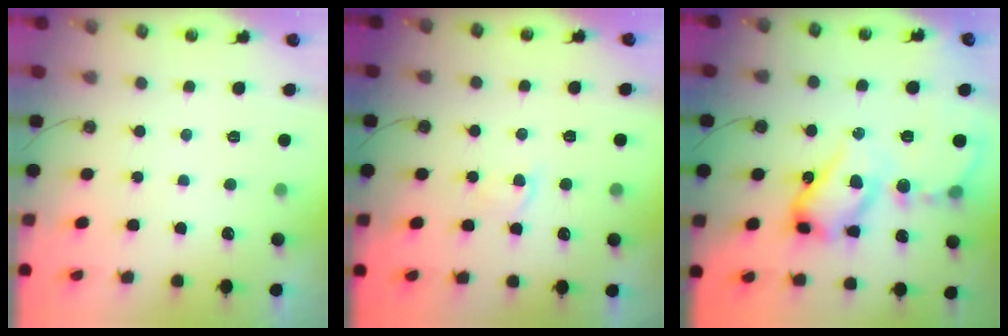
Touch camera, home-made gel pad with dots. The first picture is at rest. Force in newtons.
{"total": 1.6, "press": 1.6, "slide": 0.3}
{"total": 21.1, "press": 21.0, "slide": 2.3}